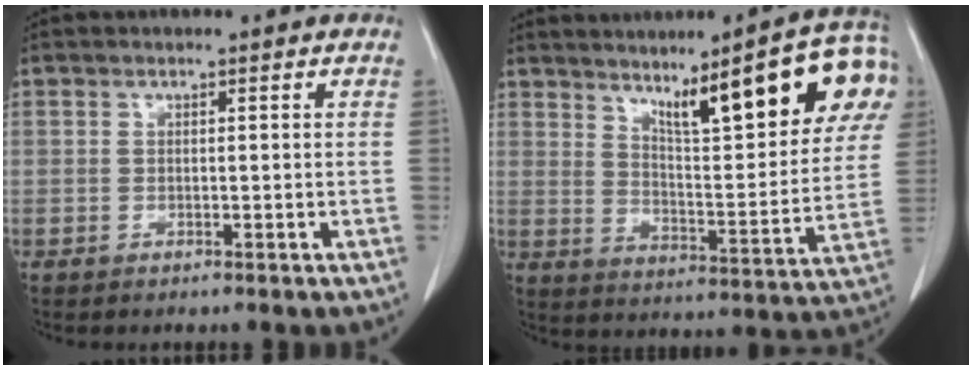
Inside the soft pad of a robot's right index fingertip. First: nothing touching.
{"total": 19.9, "force": [10.2, 3.1, 16.8], "torque": [-0.232, 0.011, 0.144]}